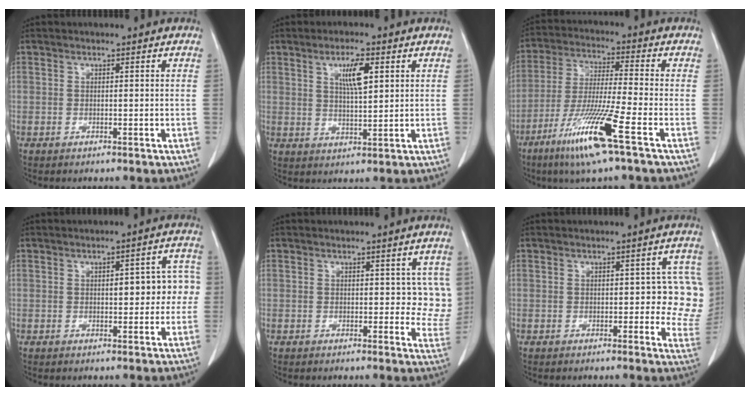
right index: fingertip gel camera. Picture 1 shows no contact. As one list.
[{"total": 5.5, "force": [2.2, 1.1, 5.0], "torque": [-0.090, 0.000, 0.040]}, {"total": 13.2, "force": [-6.9, -0.9, 11.2], "torque": [-0.227, -0.034, -0.132]}, {"total": 7.0, "force": [0.3, 3.0, 6.3], "torque": [-0.064, 0.029, 0.006]}, {"total": 4.8, "force": [1.3, 3.0, 3.4], "torque": [-0.007, -0.002, 0.011]}, {"total": 7.3, "force": [0.6, 3.5, 6.4], "torque": [-0.046, 0.012, 0.005]}]